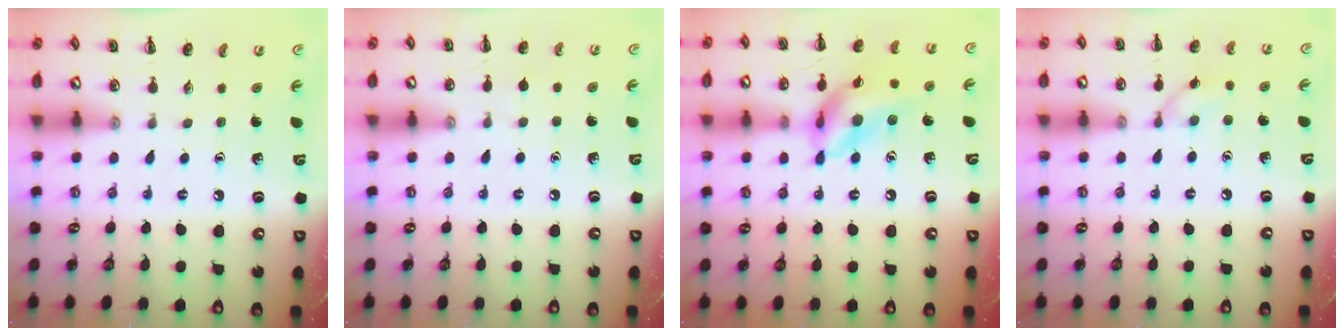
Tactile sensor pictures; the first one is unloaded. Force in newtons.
{"total": 3.2, "press": 3.0, "slide": 1.2}
{"total": 15.0, "press": 14.7, "slide": 3.0}
{"total": 6.4, "press": 6.3, "slide": 0.5}